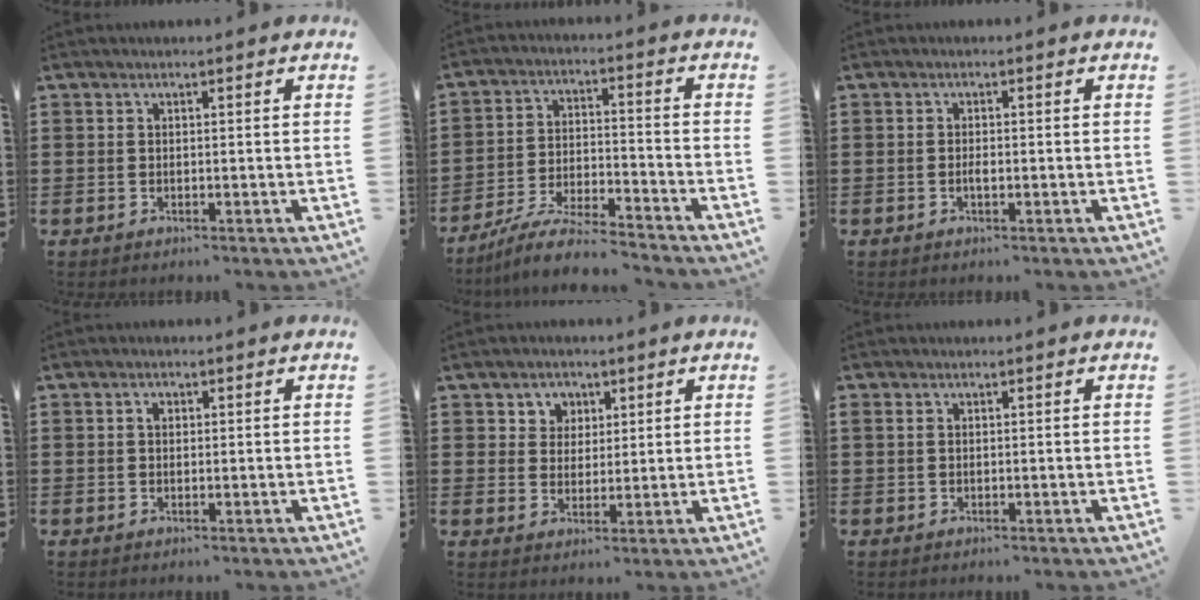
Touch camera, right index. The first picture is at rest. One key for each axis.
{"total": 7.6, "fx": -7.1, "fy": 0.4, "fz": 2.7, "tx": -0.061, "ty": 0.004, "tz": -0.140}
{"total": 1.3, "fx": -0.4, "fy": 0.5, "fz": 1.2, "tx": -0.023, "ty": -0.002, "tz": -0.006}
{"total": 1.2, "fx": 0.3, "fy": 0.8, "fz": 0.8, "tx": -0.017, "ty": 0.005, "tz": 0.005}
{"total": 3.4, "fx": 1.6, "fy": 3.0, "fz": 0.2, "tx": -0.020, "ty": 0.012, "tz": 0.027}
{"total": 0.5, "fx": 0.2, "fy": 0.4, "fz": 0.3, "tx": -0.007, "ty": 0.002, "tz": 0.004}